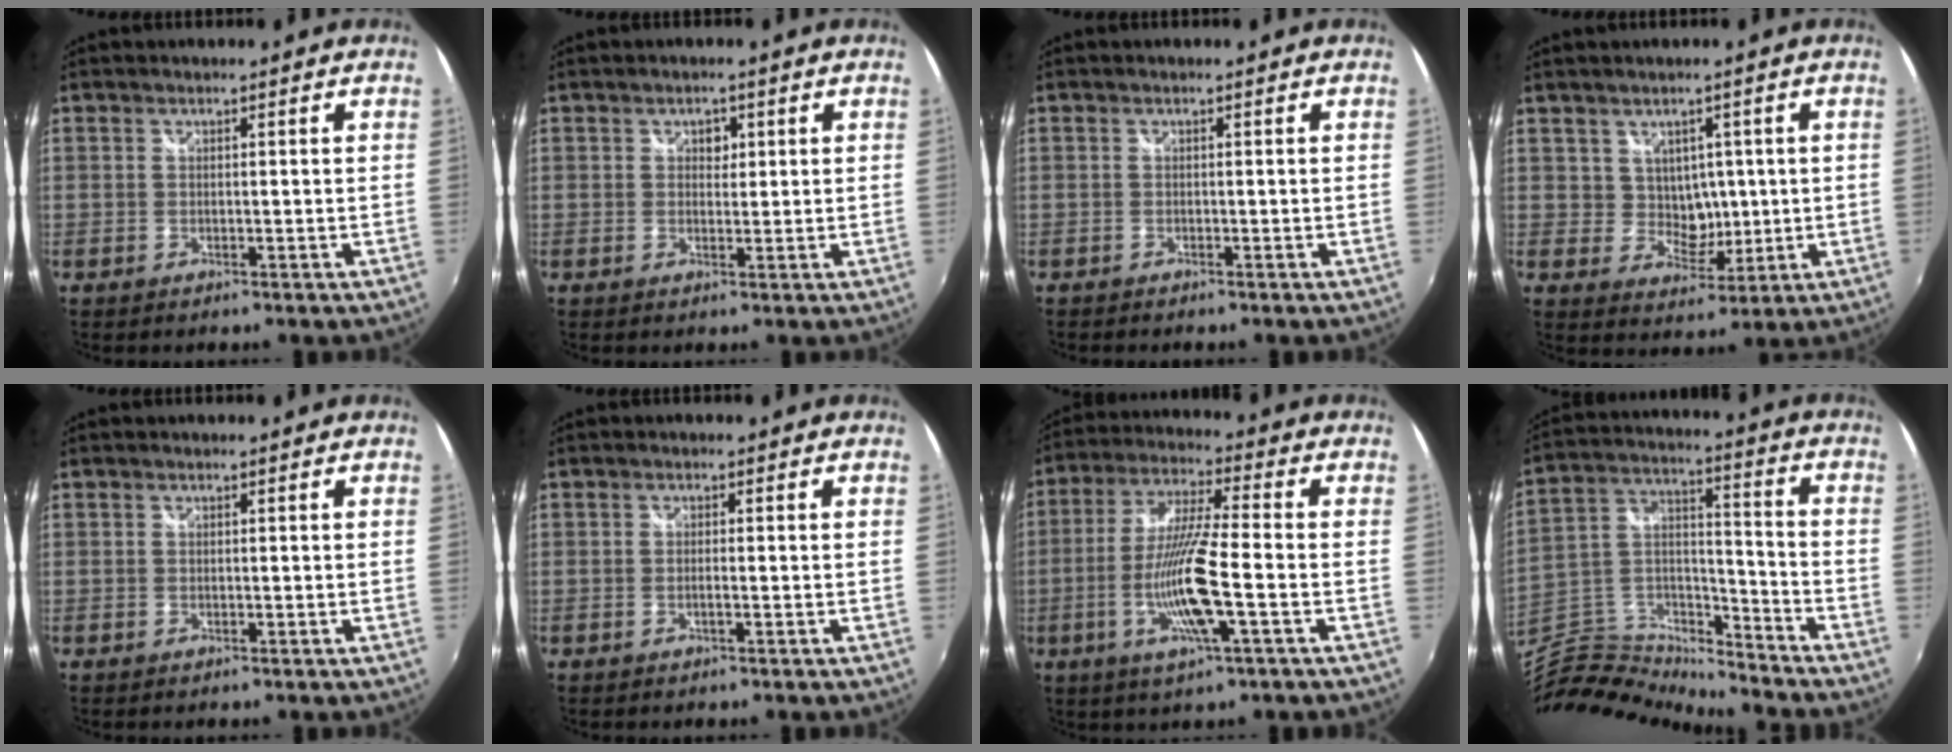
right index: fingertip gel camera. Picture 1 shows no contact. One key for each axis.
{"total": 1.8, "fx": 0.5, "fy": 1.5, "fz": 0.7, "tx": -0.006, "ty": 0.005, "tz": 0.007}
{"total": 0.9, "fx": -0.8, "fy": 0.2, "fz": 0.1, "tx": -0.005, "ty": -0.005, "tz": -0.016}
{"total": 5.3, "fx": 1.4, "fy": 4.9, "fz": 1.7, "tx": -0.025, "ty": 0.005, "tz": 0.031}
{"total": 0.0}
{"total": 1.1, "fx": -0.3, "fy": 0.0, "fz": 1.0, "tx": -0.019, "ty": 0.001, "tz": -0.008}
{"total": 13.4, "fx": -3.8, "fy": 1.0, "fz": 12.8, "tx": -0.258, "ty": -0.010, "tz": -0.072}
{"total": 15.5, "fx": -14.1, "fy": 4.7, "fz": 4.5, "tx": -0.108, "ty": 0.025, "tz": -0.268}